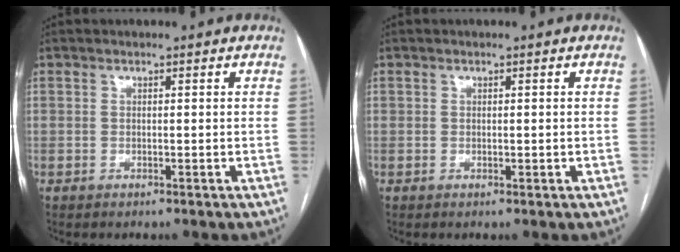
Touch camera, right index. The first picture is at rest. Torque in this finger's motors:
{"motor_torque": [-0.38, 0.35, -0.01, 0.01]}